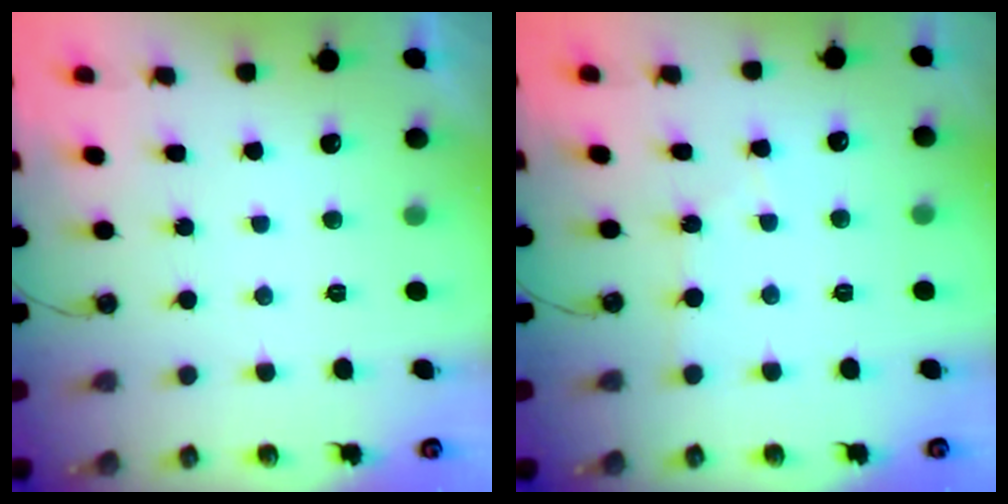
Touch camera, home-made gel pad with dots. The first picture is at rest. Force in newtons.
{"total": 2.8, "press": 2.7, "slide": 0.4}